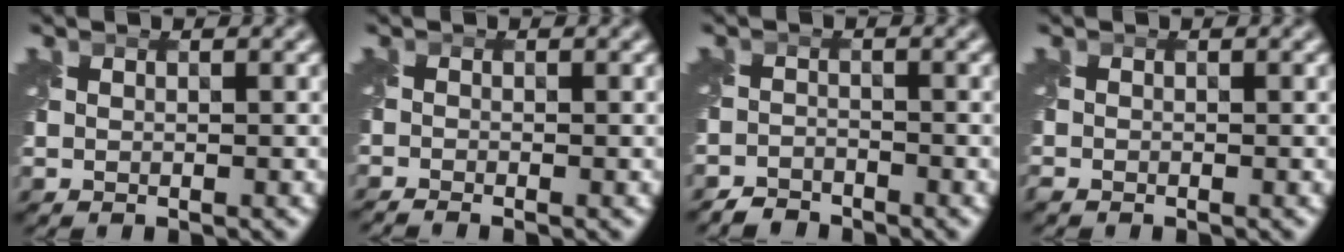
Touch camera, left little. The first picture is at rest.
{"total": 1.8, "force": [-1.6, 0.1, 0.7], "torque": [-0.013, -0.011, -0.036]}
{"total": 2.2, "force": [-2.2, 0.4, 0.0], "torque": [0.003, -0.001, -0.048]}
{"total": 0.7, "force": [-0.6, 0.4, 0.1], "torque": [-0.004, -0.006, -0.014]}